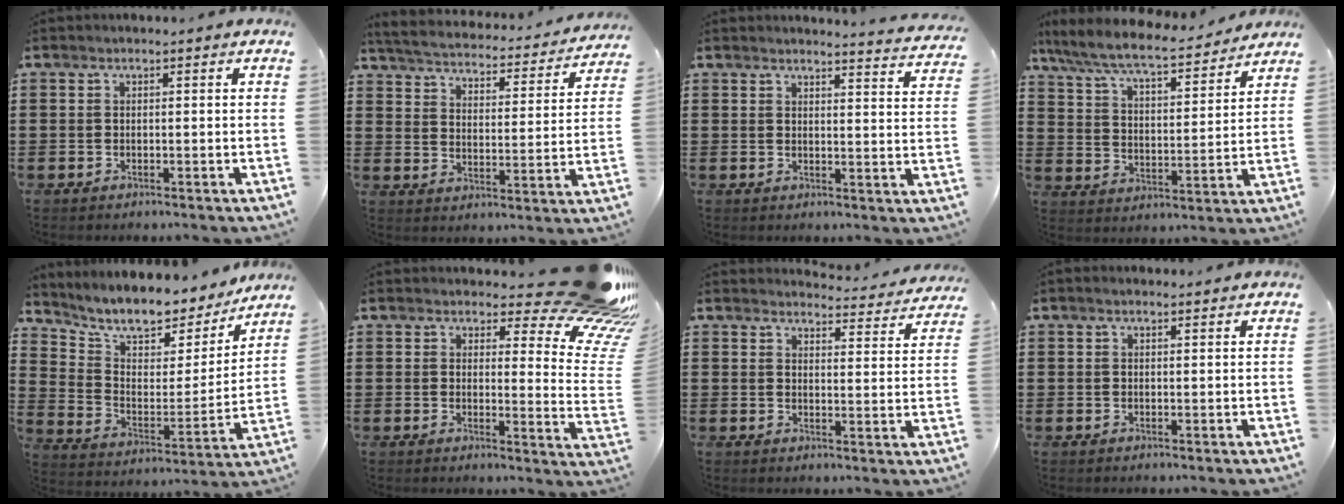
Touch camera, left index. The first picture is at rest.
{"total": 3.6, "force": [3.5, 0.0, 0.4], "torque": [-0.032, -0.031, 0.052]}
{"total": 3.2, "force": [3.1, -0.5, 0.5], "torque": [-0.013, -0.022, 0.053]}
{"total": 7.6, "force": [6.9, 0.6, 3.1], "torque": [-0.090, -0.041, 0.115]}
{"total": 8.8, "force": [8.0, 2.4, 2.6], "torque": [-0.070, -0.063, 0.132]}
{"total": 10.6, "force": [8.1, 2.1, 6.6], "torque": [-0.098, -0.062, 0.141]}
{"total": 3.7, "force": [3.7, 0.4, 0.3], "torque": [-0.007, -0.030, 0.060]}
{"total": 0.6, "force": [0.5, 0.2, 0.3], "torque": [-0.008, 0.001, 0.009]}